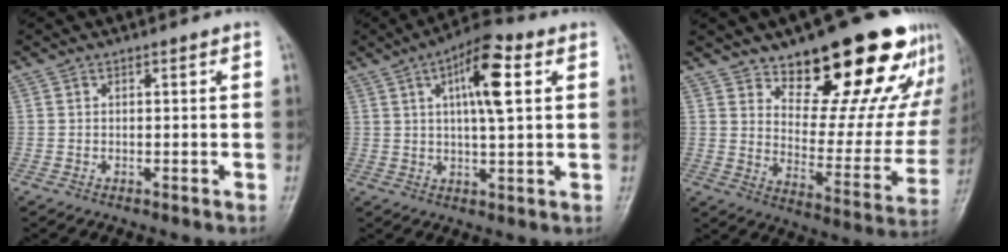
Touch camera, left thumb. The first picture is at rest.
{"total": 11.4, "force": [3.8, 3.5, 10.1], "torque": [-0.161, 0.006, 0.056]}
{"total": 24.9, "force": [17.2, 10.2, 14.8], "torque": [-0.144, -0.103, 0.246]}